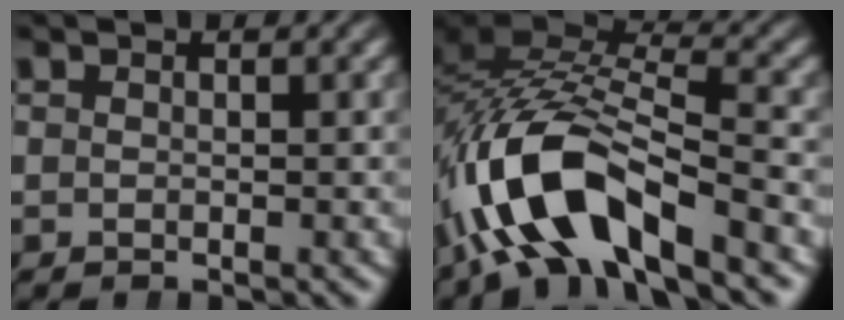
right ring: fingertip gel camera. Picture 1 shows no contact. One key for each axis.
{"total": 11.2, "fx": -2.4, "fy": 6.8, "fz": 8.6, "tx": -0.176, "ty": -0.025, "tz": -0.033}